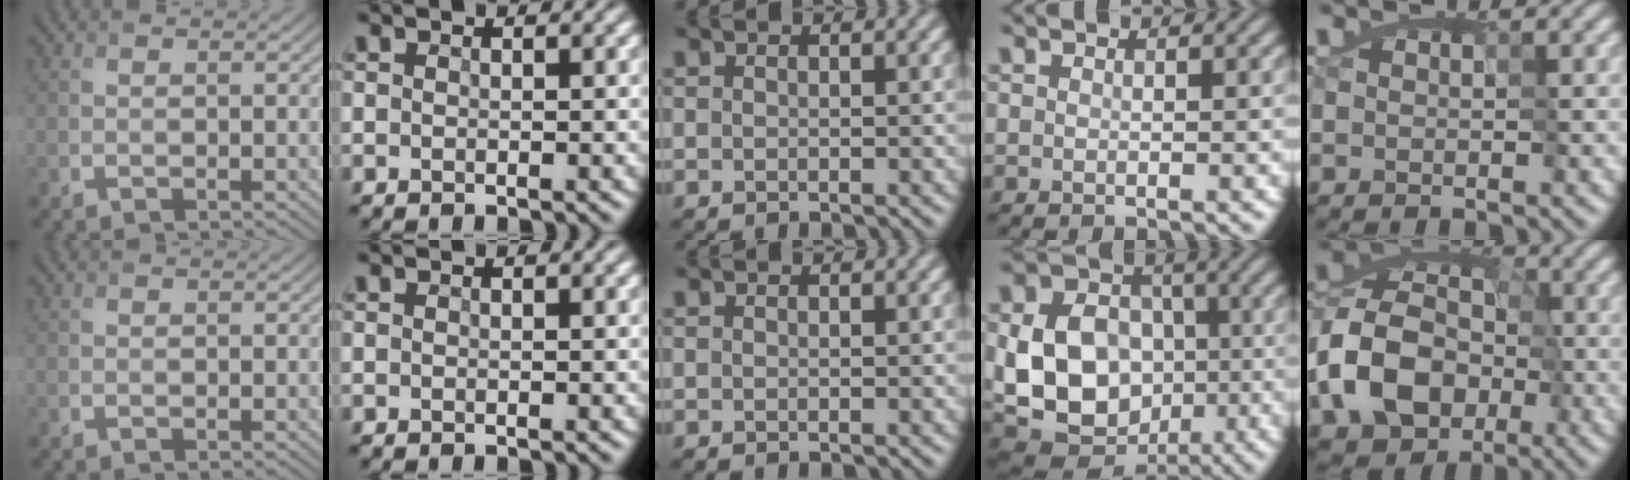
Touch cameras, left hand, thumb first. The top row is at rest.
{"ring": {"total": 11.4, "force": [-1.3, 8.7, 7.2], "torque": [-0.132, -0.008, -0.024]}, "little": {"total": 8.4, "force": [-4.3, 5.9, 4.1], "torque": [-0.069, 0.005, -0.083]}}